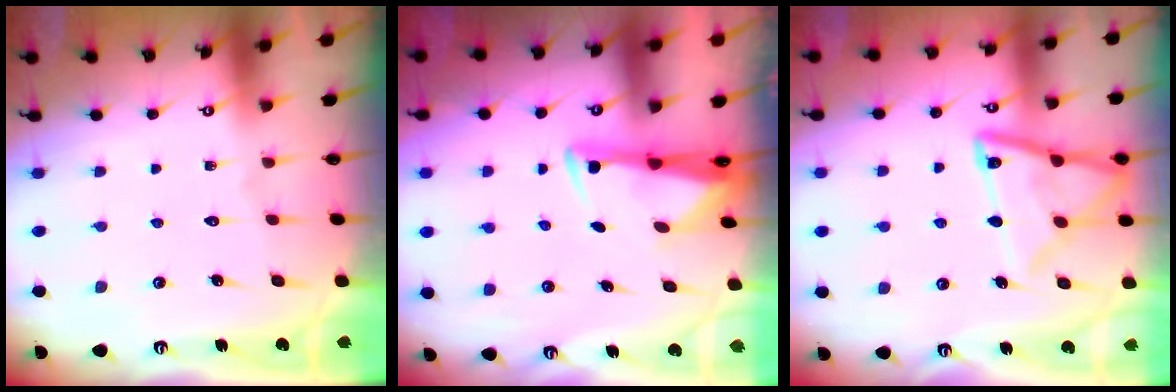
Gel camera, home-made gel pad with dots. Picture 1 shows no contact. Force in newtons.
{"total": 2.9, "press": 2.7, "slide": 0.9}
{"total": 14.6, "press": 14.5, "slide": 1.2}